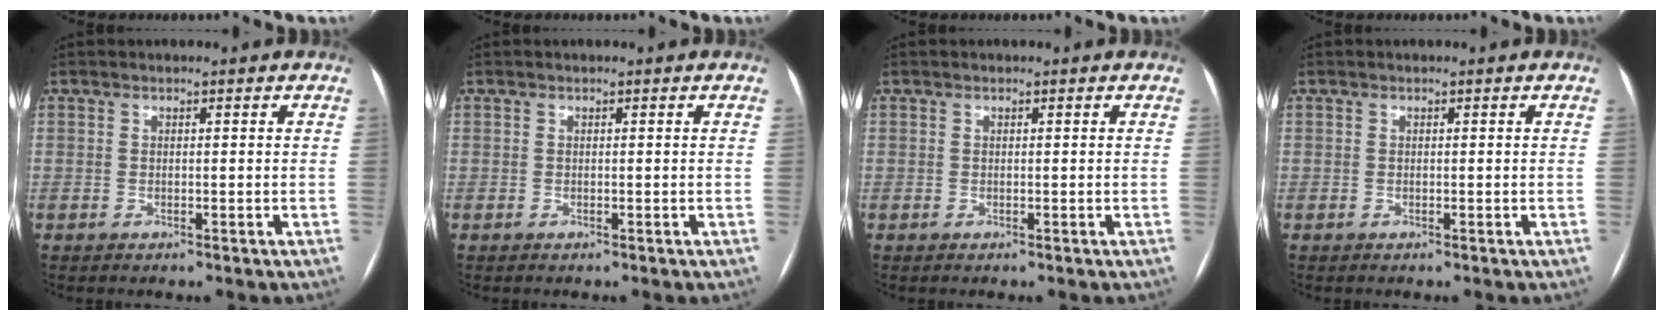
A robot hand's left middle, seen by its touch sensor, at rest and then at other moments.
{"total": 0.0}
{"total": 0.0}
{"total": 0.0}